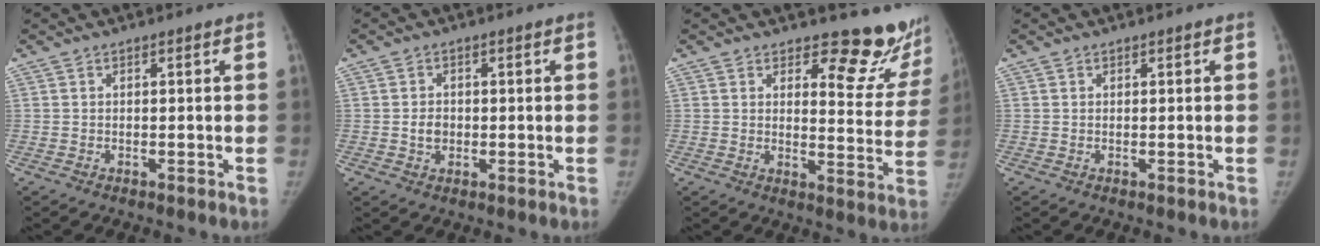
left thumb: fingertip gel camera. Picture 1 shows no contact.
{"total": 2.9, "force": [-0.2, 2.5, 1.5], "torque": [-0.012, 0.003, -0.003]}
{"total": 12.9, "force": [11.8, 4.1, 3.0], "torque": [0.010, -0.126, 0.127]}
{"total": 0.0}